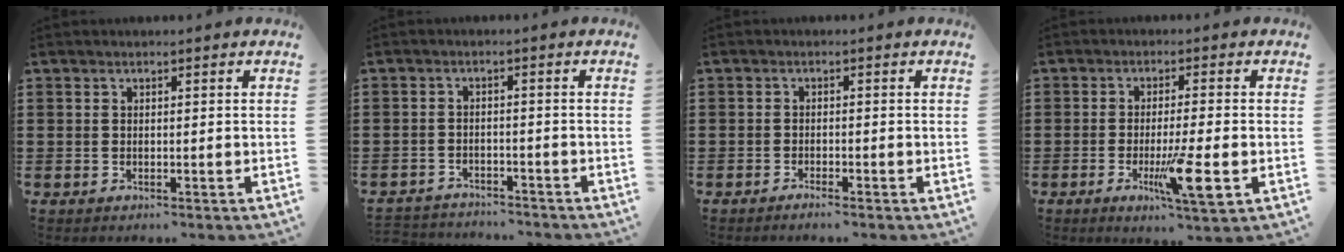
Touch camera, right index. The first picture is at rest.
{"total": 2.7, "force": [-2.7, 0.2, -0.2], "torque": [-0.005, -0.001, -0.059]}
{"total": 1.2, "force": [-1.1, -0.1, 0.3], "torque": [-0.008, -0.001, -0.022]}
{"total": 8.4, "force": [-2.7, 1.1, 7.9], "torque": [-0.152, -0.020, -0.046]}